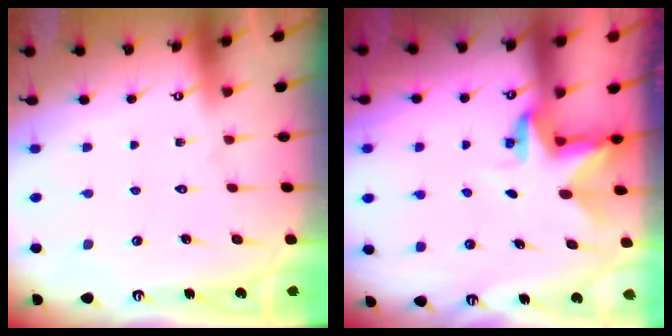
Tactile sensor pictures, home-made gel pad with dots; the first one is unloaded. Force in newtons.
{"total": 2.9, "press": 2.9, "slide": 0.2}